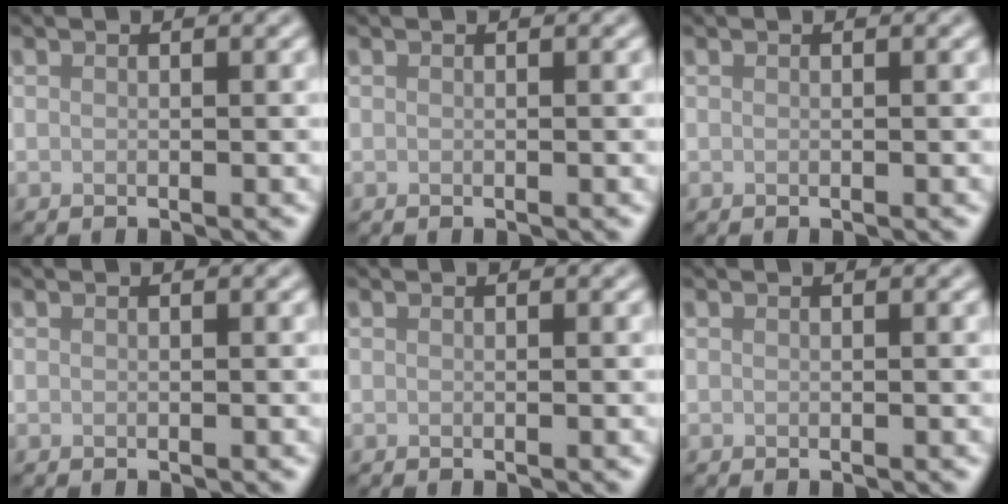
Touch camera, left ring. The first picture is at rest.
{"total": 0.0}
{"total": 0.0}
{"total": 0.0}
{"total": 0.0}
{"total": 0.0}